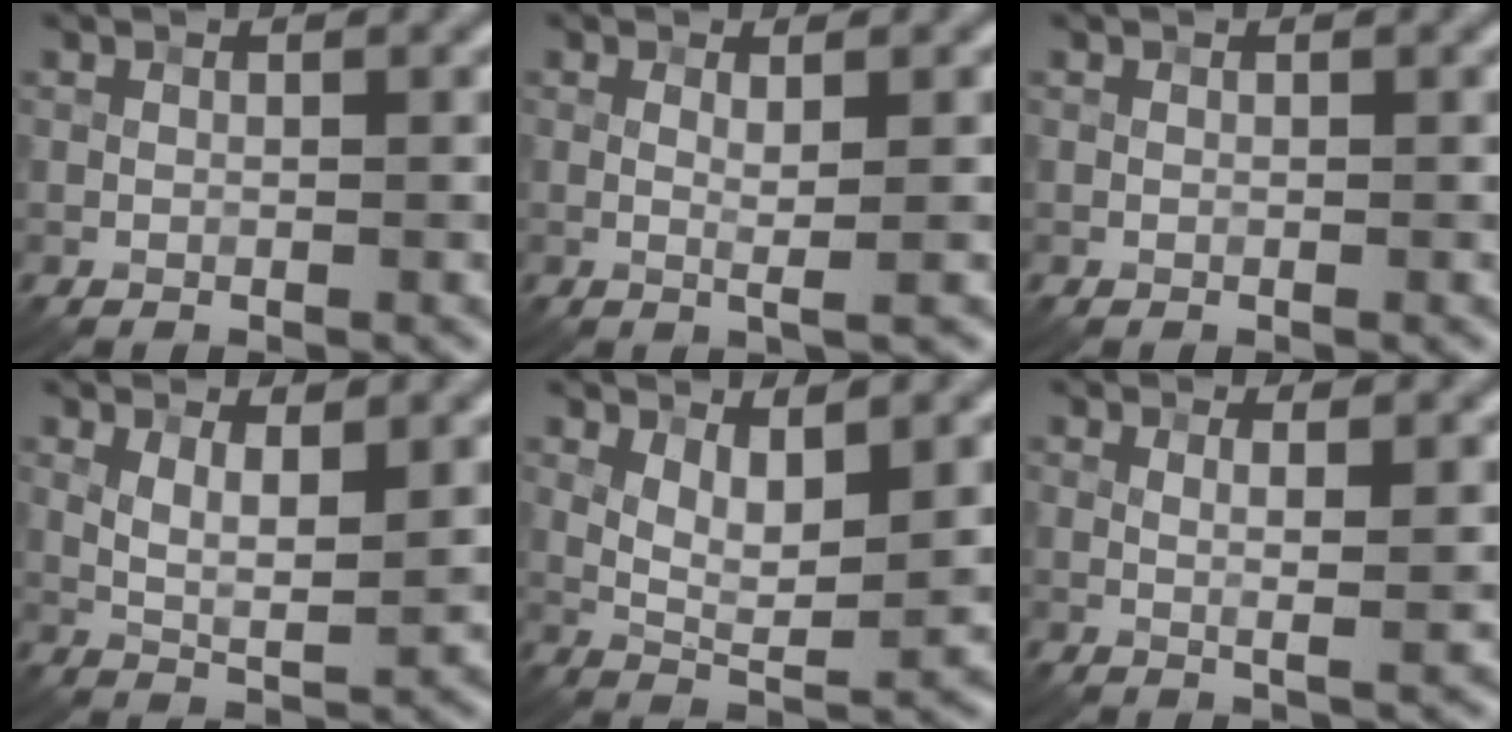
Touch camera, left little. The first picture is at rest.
{"total": 1.8, "force": [0.2, 0.2, 1.8], "torque": [-0.032, 0.000, -0.001]}
{"total": 0.0}
{"total": 3.7, "force": [1.6, 1.4, 3.0], "torque": [-0.061, -0.006, 0.032]}
{"total": 4.3, "force": [1.5, 1.5, 3.7], "torque": [-0.071, -0.008, 0.031]}
{"total": 2.3, "force": [0.9, 0.6, 2.1], "torque": [-0.028, 0.002, 0.009]}